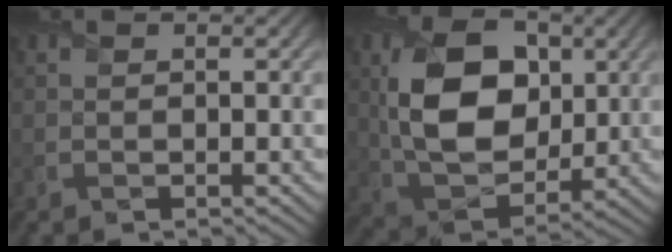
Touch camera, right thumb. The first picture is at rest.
{"total": 12.2, "force": [2.2, 8.3, 8.7], "torque": [-0.179, -0.005, 0.041]}